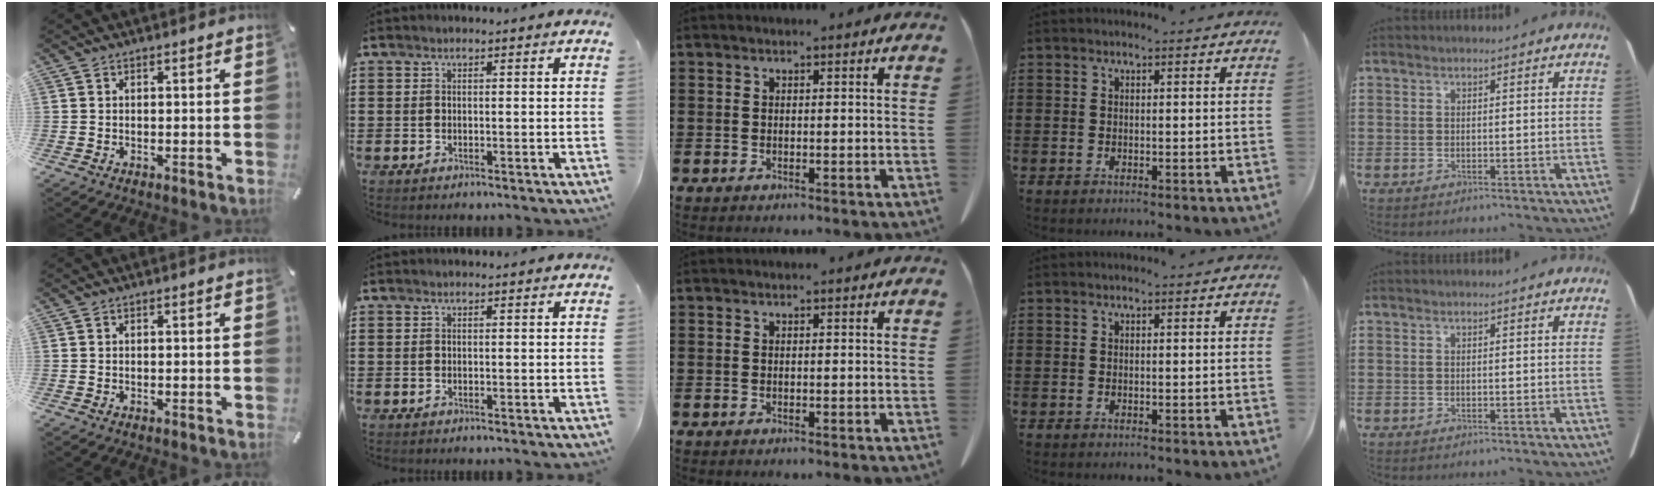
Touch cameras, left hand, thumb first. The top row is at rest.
{}